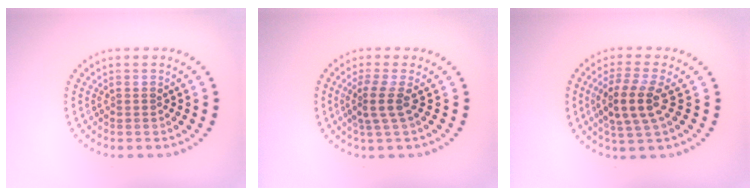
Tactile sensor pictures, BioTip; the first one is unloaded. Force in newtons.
{"total": 2.2, "press": 1.5, "slide": 1.6}
{"total": 3.7, "press": 3.3, "slide": 1.7}